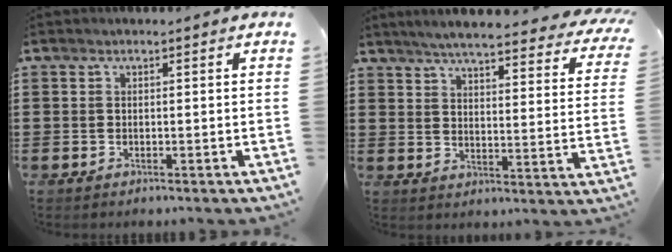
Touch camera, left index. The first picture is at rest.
{"total": 5.3, "force": [4.7, -0.6, 2.4], "torque": [-0.059, -0.040, 0.074]}